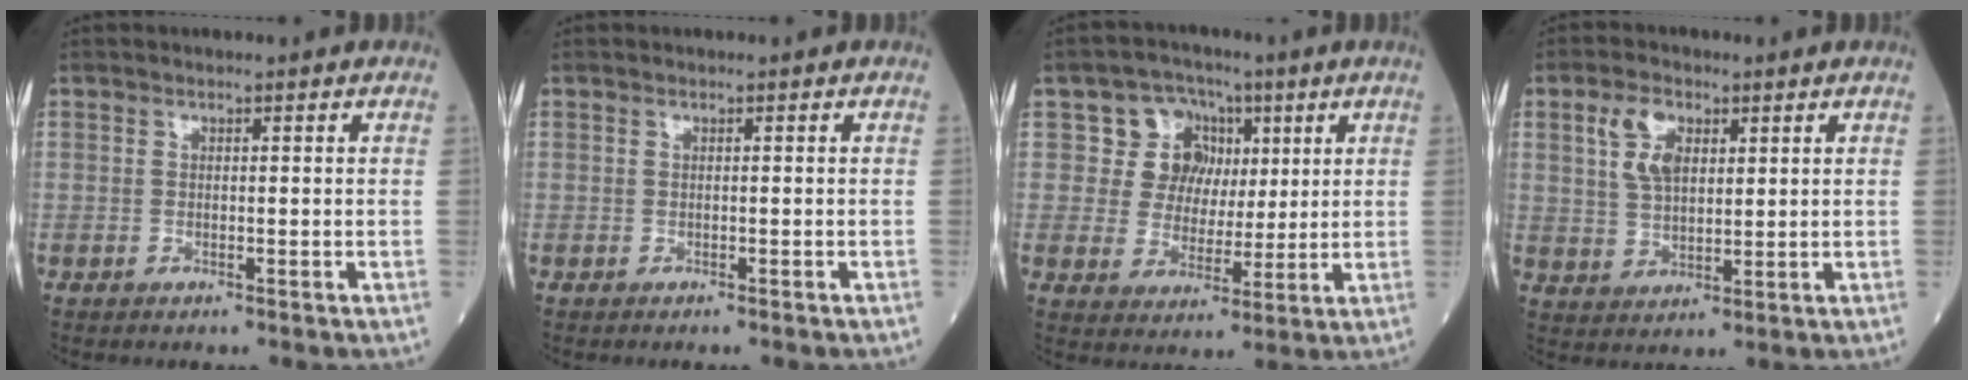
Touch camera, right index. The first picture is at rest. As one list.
[{"total": 1.0, "force": [-0.9, 0.0, 0.4], "torque": [-0.002, 0.003, -0.012]}, {"total": 8.3, "force": [2.9, 7.5, 2.2], "torque": [-0.030, 0.027, 0.052]}, {"total": 6.4, "force": [2.6, 3.5, 4.6], "torque": [-0.100, 0.011, 0.053]}]